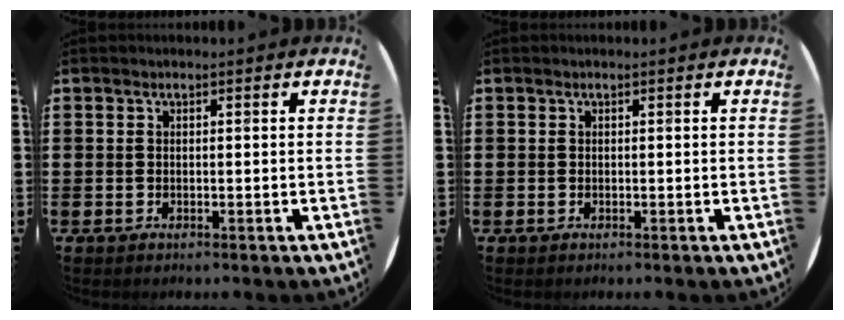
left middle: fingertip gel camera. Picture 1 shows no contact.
{"total": 0.0}